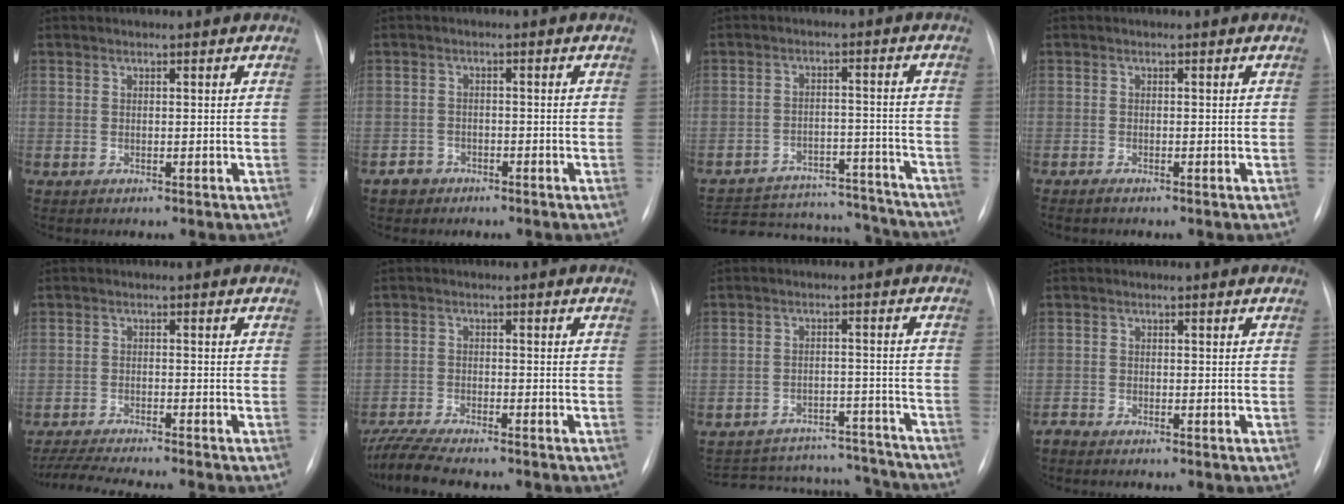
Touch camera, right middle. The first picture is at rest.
{"total": 2.4, "force": [-1.6, 1.8, -0.2], "torque": [0.000, 0.008, -0.029]}
{"total": 21.3, "force": [-20.0, 5.2, 5.2], "torque": [-0.102, 0.013, -0.269]}
{"total": 1.1, "force": [-0.9, 0.1, 0.6], "torque": [-0.018, -0.003, -0.016]}
{"total": 9.6, "force": [-8.7, -0.7, 4.1], "torque": [-0.062, -0.015, -0.141]}
{"total": 9.0, "force": [-7.9, 0.9, 4.1], "torque": [-0.076, -0.015, -0.132]}
{"total": 18.6, "force": [-17.6, 4.8, 3.6], "torque": [-0.077, 0.020, -0.230]}
{"total": 1.6, "force": [-1.6, 0.2, 0.4], "torque": [-0.007, -0.004, -0.025]}